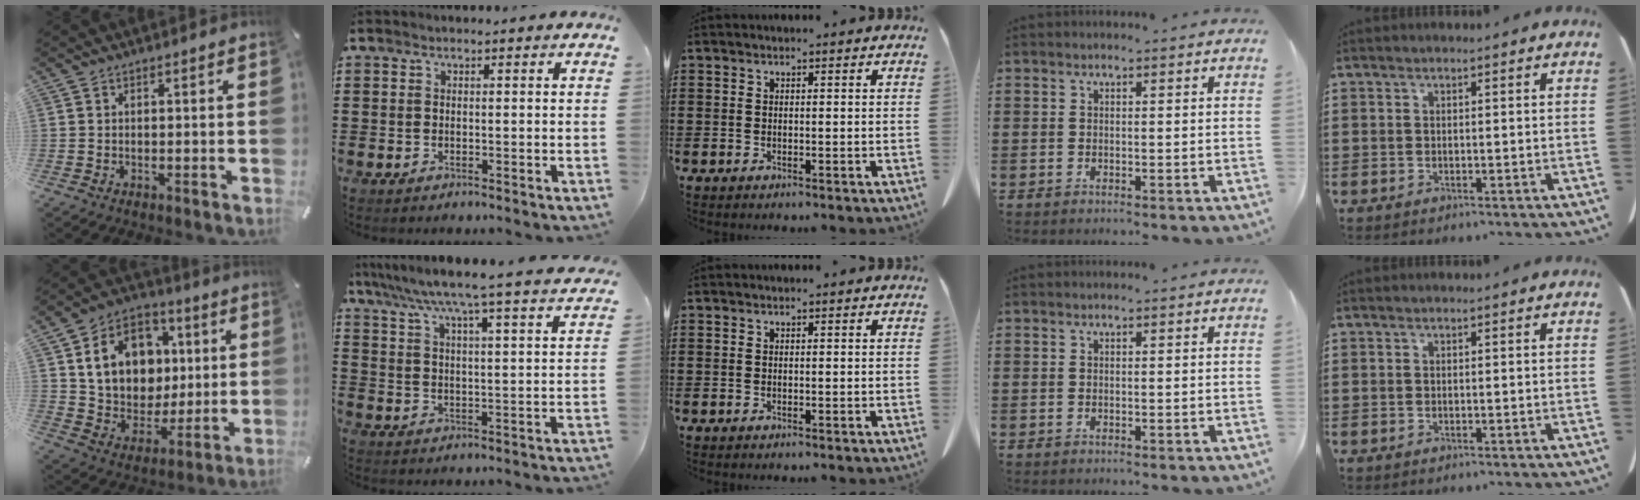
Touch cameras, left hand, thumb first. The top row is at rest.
{"thumb": {"total": 16.7, "force": [3.9, 14.0, 8.2], "torque": [-0.133, 0.001, 0.082]}, "index": {"total": 6.1, "force": [5.4, -1.1, 2.7], "torque": [-0.076, -0.047, 0.082]}}